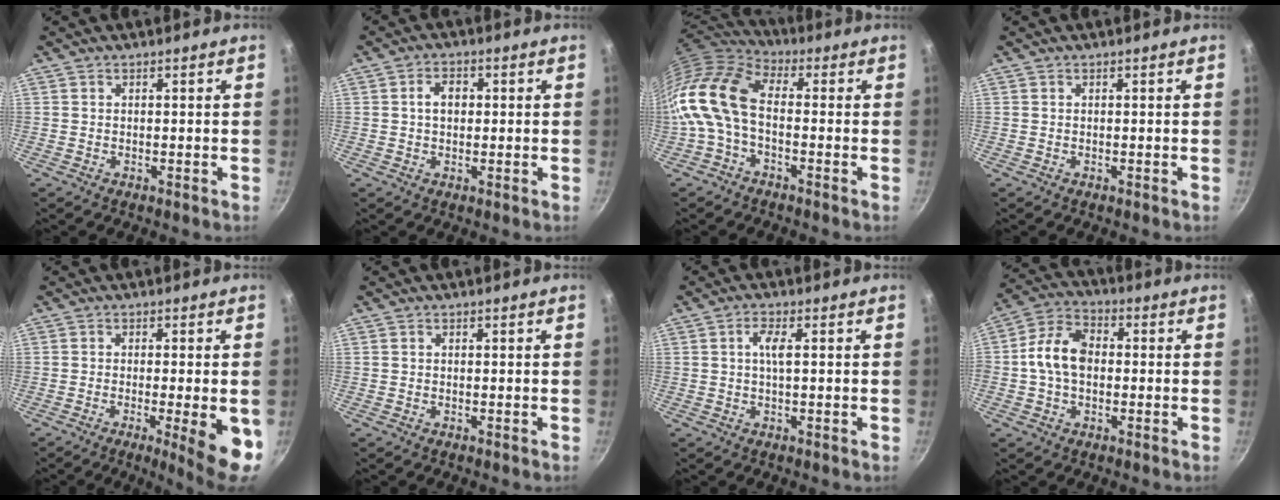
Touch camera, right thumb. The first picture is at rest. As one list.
[{"total": 3.9, "force": [0.4, 2.8, 2.6], "torque": [-0.028, 0.010, 0.004]}, {"total": 14.3, "force": [-2.3, 8.3, 11.4], "torque": [-0.231, 0.032, -0.066]}, {"total": 0.0}, {"total": 10.0, "force": [-2.7, 1.7, 9.5], "torque": [-0.122, -0.002, -0.032]}, {"total": 0.0}, {"total": 3.1, "force": [0.4, 0.7, 3.0], "torque": [-0.066, 0.005, 0.006]}, {"total": 10.1, "force": [-0.2, 7.0, 7.2], "torque": [-0.116, 0.028, -0.020]}]